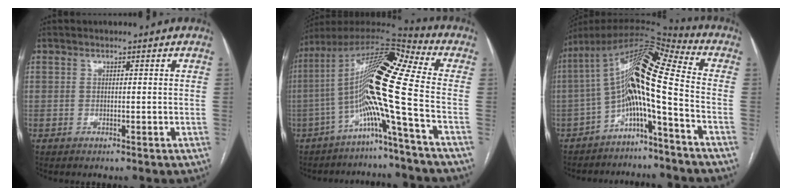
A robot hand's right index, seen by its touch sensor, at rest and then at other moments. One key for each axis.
{"total": 16.0, "fx": -4.0, "fy": -1.6, "fz": 15.4, "tx": -0.287, "ty": 0.022, "tz": -0.091}
{"total": 13.8, "fx": -3.8, "fy": 0.7, "fz": 13.3, "tx": -0.231, "ty": 0.041, "tz": -0.070}